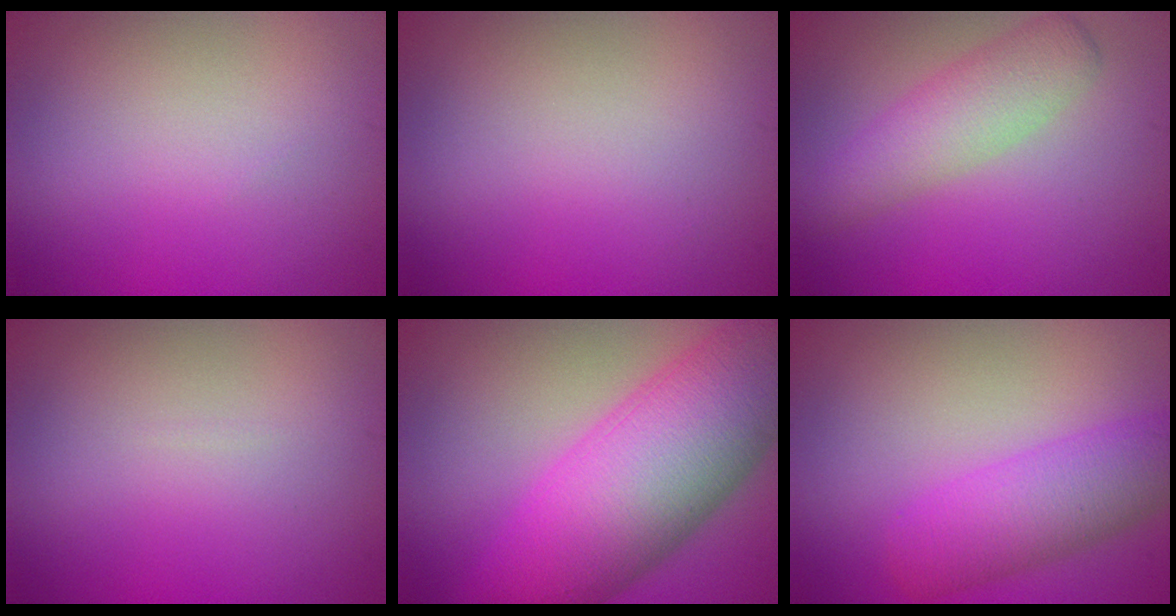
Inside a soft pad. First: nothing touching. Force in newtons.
{"total": 0.0}
{"total": 4.1, "press": 4.1, "slide": 0.2}
{"total": 0.0}
{"total": 12.9, "press": 12.9, "slide": 0.1}
{"total": 5.2, "press": 5.2, "slide": 0.1}